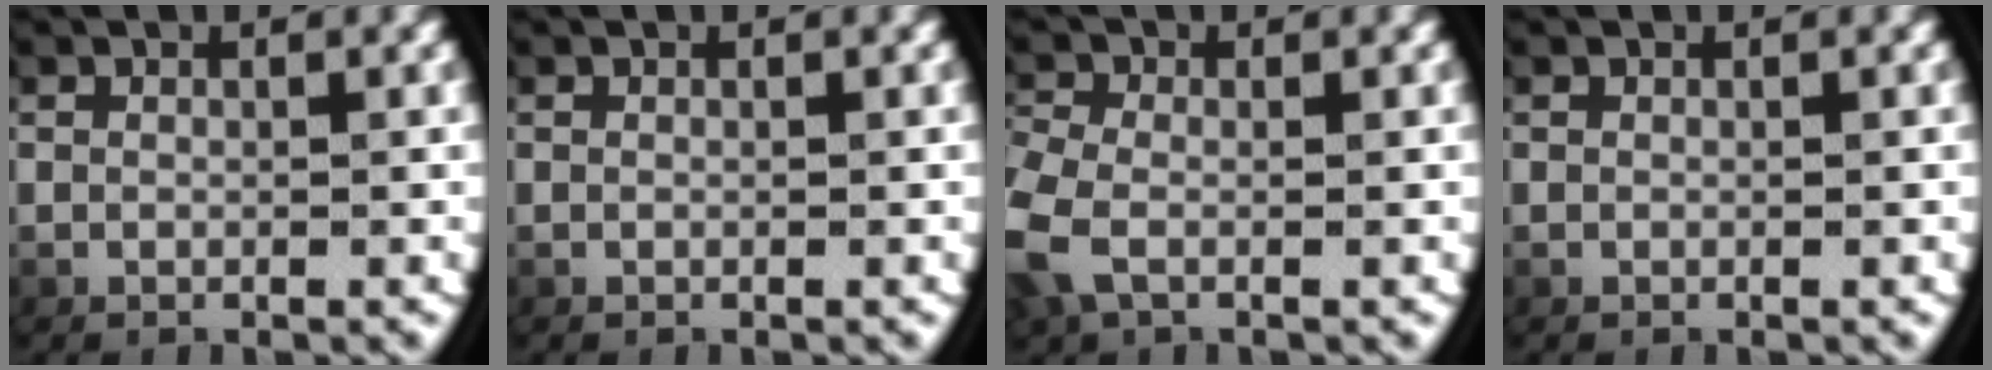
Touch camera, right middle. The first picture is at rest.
{"total": 0.0}
{"total": 2.5, "force": [-0.5, 1.7, 1.8], "torque": [-0.065, -0.007, -0.001]}
{"total": 0.0}